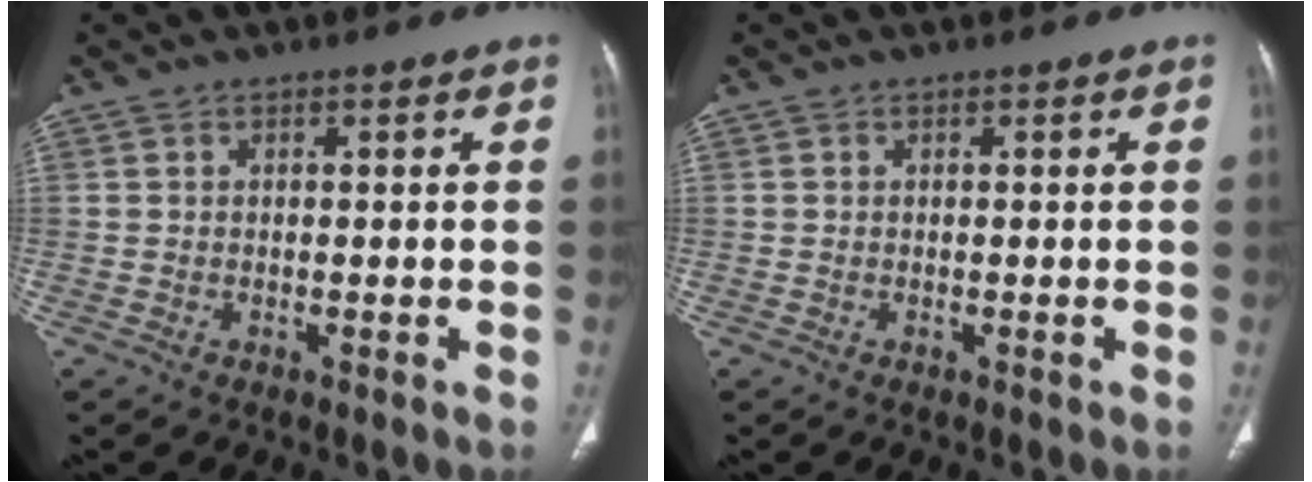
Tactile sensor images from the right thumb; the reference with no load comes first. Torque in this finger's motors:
{"motor_torque": [0.02, 0.84, 0.43, 0.28, 0.02]}